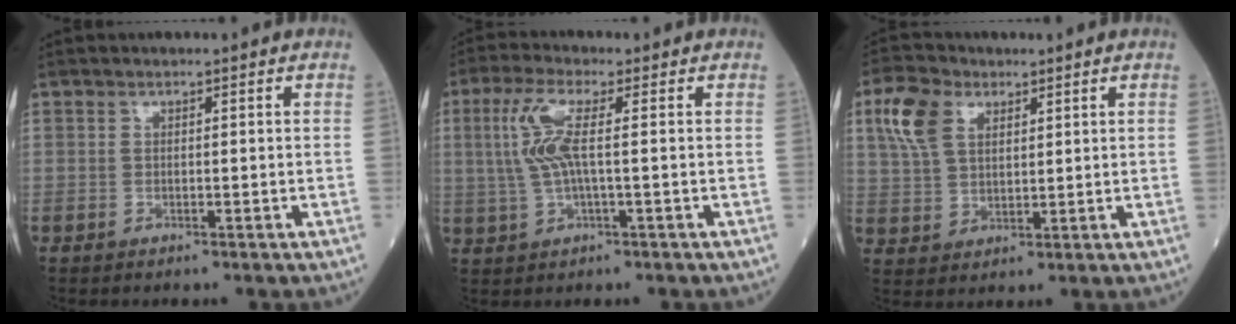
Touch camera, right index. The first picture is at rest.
{"total": 6.7, "force": [1.0, 1.3, 6.5], "torque": [-0.155, 0.014, 0.019]}
{"total": 7.6, "force": [3.5, 4.6, 4.9], "torque": [-0.118, 0.020, 0.073]}